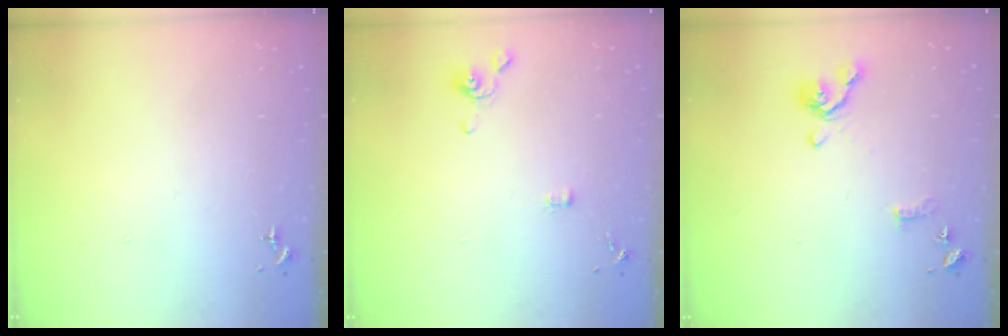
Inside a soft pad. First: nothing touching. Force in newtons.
{"total": 3.6, "press": 3.5, "slide": 0.7}
{"total": 11.3, "press": 11.2, "slide": 1.3}